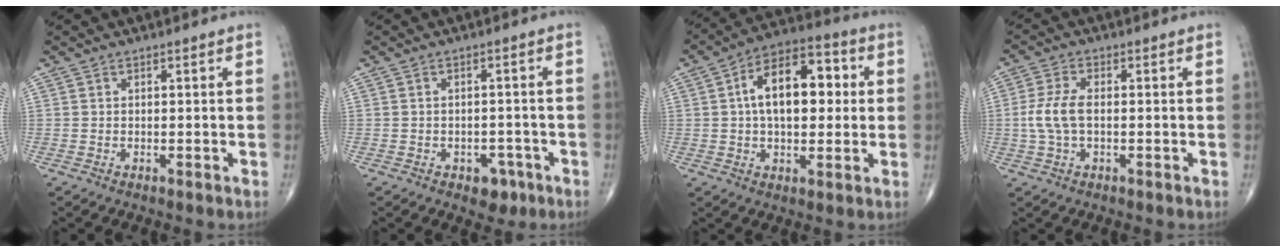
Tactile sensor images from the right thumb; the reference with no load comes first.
{"total": 4.1, "force": [-2.1, 2.8, 2.1], "torque": [-0.008, 0.013, -0.023]}
{"total": 15.8, "force": [2.2, 8.8, 12.9], "torque": [-0.187, 0.026, 0.029]}
{"total": 5.8, "force": [-0.3, 2.8, 5.0], "torque": [-0.124, 0.010, -0.008]}